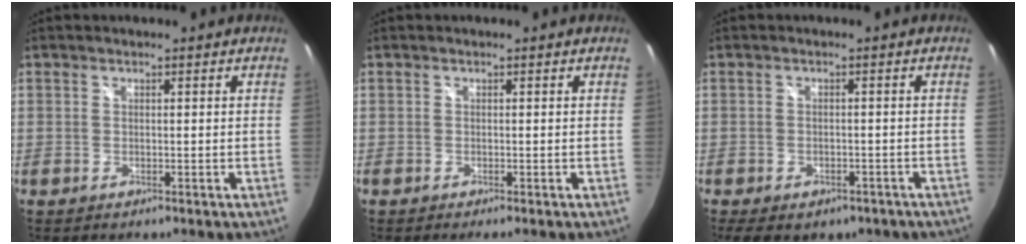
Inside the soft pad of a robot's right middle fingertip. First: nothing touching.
{"total": 0.6, "force": [-0.5, -0.1, 0.4], "torque": [-0.005, -0.001, -0.010]}
{"total": 9.7, "force": [-6.4, 5.1, 5.2], "torque": [-0.112, -0.021, -0.077]}